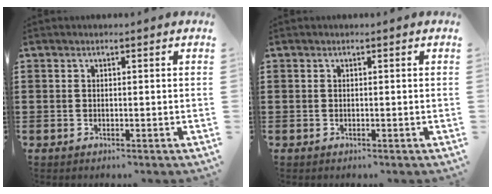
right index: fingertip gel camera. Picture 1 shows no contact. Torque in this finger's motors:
{"motor_torque": [0.02, 0.02, 0.00, 0.00]}